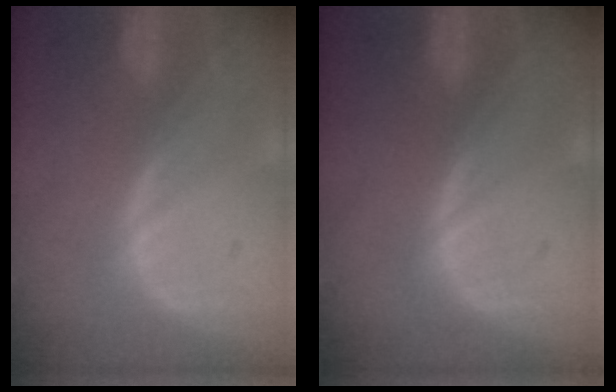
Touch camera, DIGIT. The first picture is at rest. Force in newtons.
{"total": 0.0}